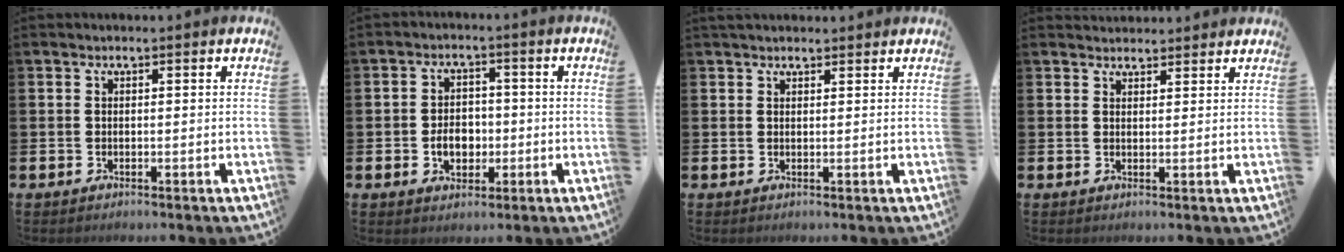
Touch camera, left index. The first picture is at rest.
{"total": 4.3, "force": [-0.9, 3.2, 2.7], "torque": [-0.036, 0.000, -0.023]}
{"total": 1.6, "force": [1.5, 0.5, 0.3], "torque": [0.003, -0.001, 0.026]}
{"total": 2.4, "force": [2.3, 0.6, -0.1], "torque": [0.008, -0.011, 0.042]}